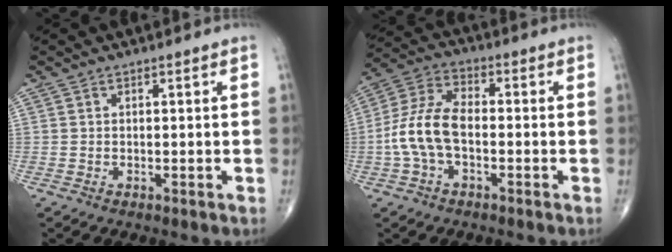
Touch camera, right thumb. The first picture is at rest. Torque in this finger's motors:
{"motor_torque": [0.39, 0.25, 1.28, -0.15, 0.11]}